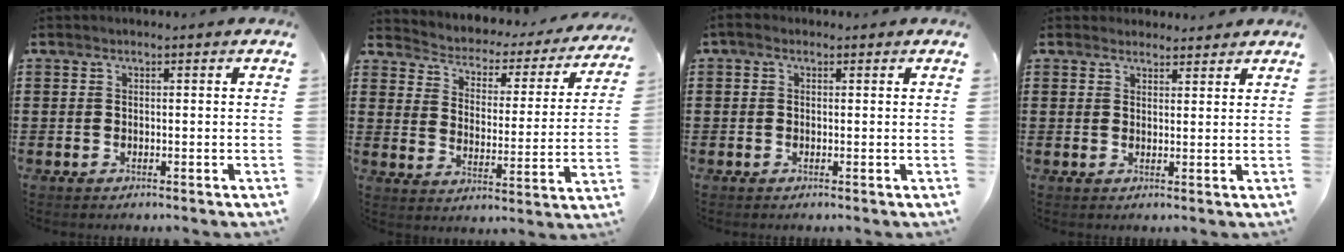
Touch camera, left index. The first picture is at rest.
{"total": 2.1, "force": [1.9, 0.9, 0.2], "torque": [-0.022, -0.023, 0.019]}
{"total": 0.9, "force": [-0.2, 0.6, 0.5], "torque": [-0.011, 0.004, -0.003]}
{"total": 2.3, "force": [2.2, 0.7, 0.0], "torque": [-0.006, 0.001, 0.043]}